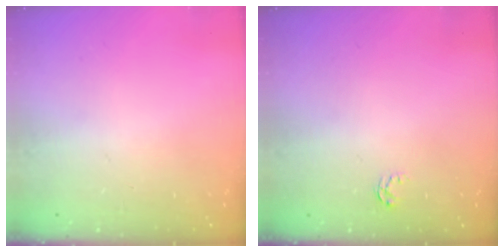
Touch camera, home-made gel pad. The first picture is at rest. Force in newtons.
{"total": 2.6, "press": 2.6, "slide": 0.4}